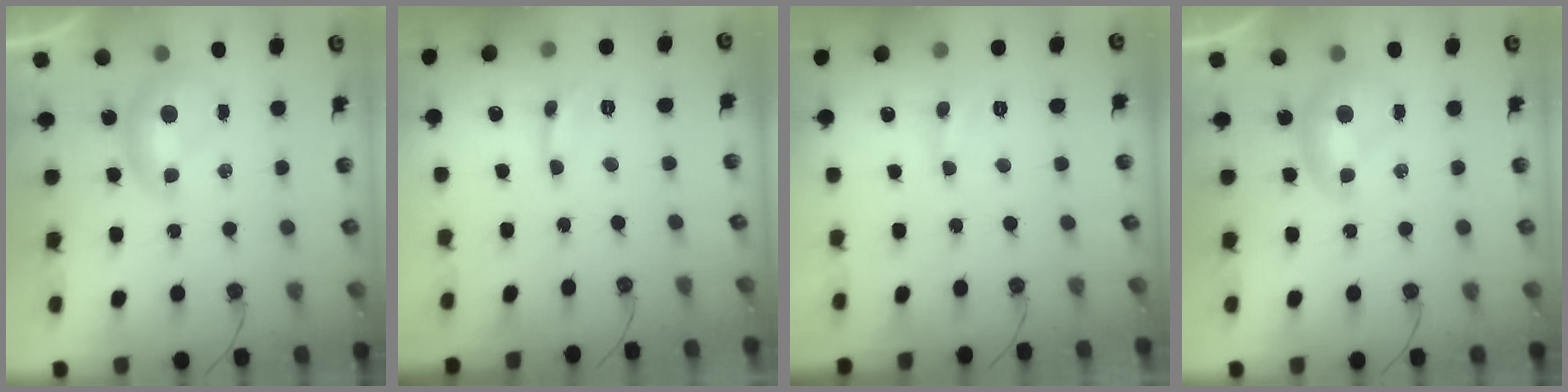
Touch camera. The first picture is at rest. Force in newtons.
{"total": 0.7, "press": 0.6, "slide": 0.2}
{"total": 1.1, "press": 1.0, "slide": 0.4}
{"total": 0.0}